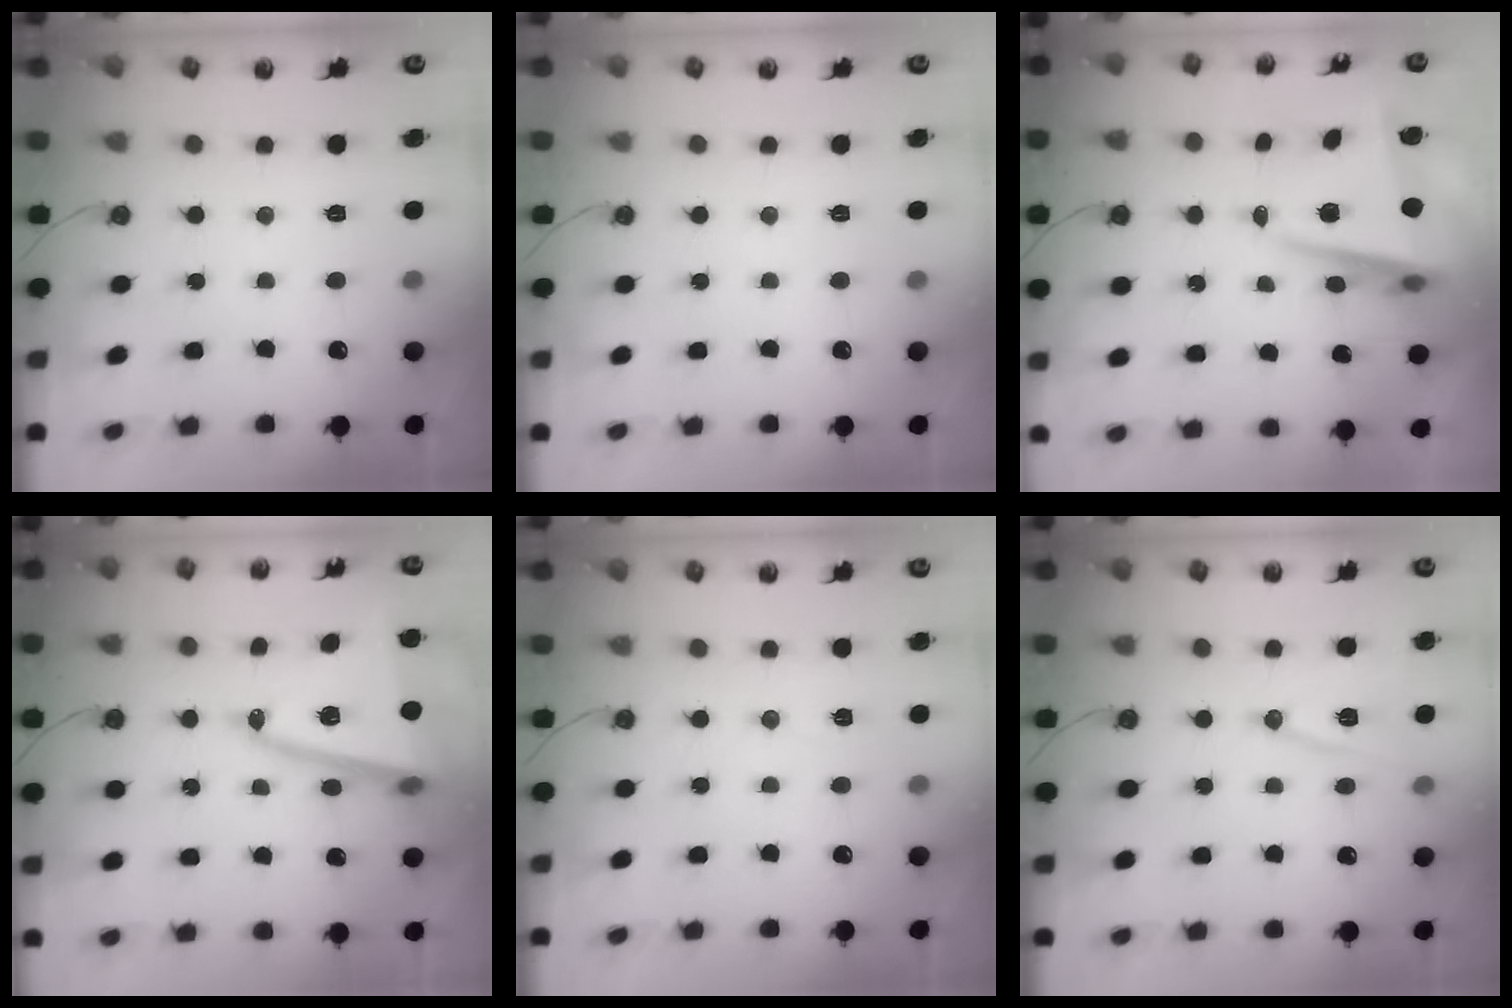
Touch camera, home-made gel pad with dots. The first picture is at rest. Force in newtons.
{"total": 0.0}
{"total": 8.1, "press": 7.8, "slide": 2.3}
{"total": 18.0, "press": 17.8, "slide": 2.5}
{"total": 5.3, "press": 3.2, "slide": 4.3}
{"total": 10.2, "press": 9.6, "slide": 3.4}